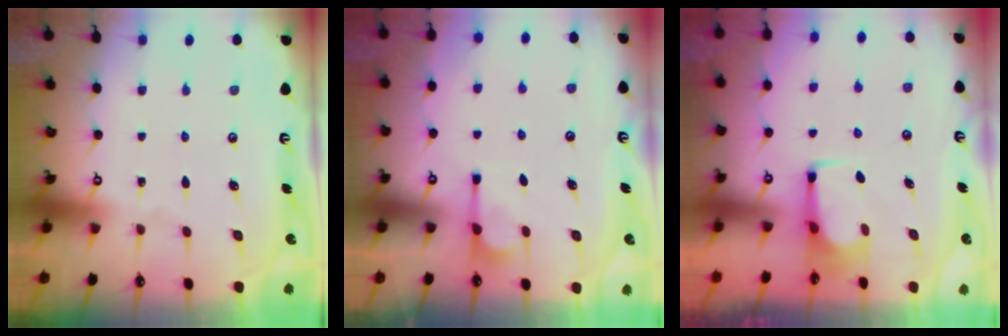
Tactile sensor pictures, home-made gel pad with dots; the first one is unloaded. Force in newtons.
{"total": 0.8, "press": 0.1, "slide": 0.8}
{"total": 2.5, "press": 2.4, "slide": 0.4}